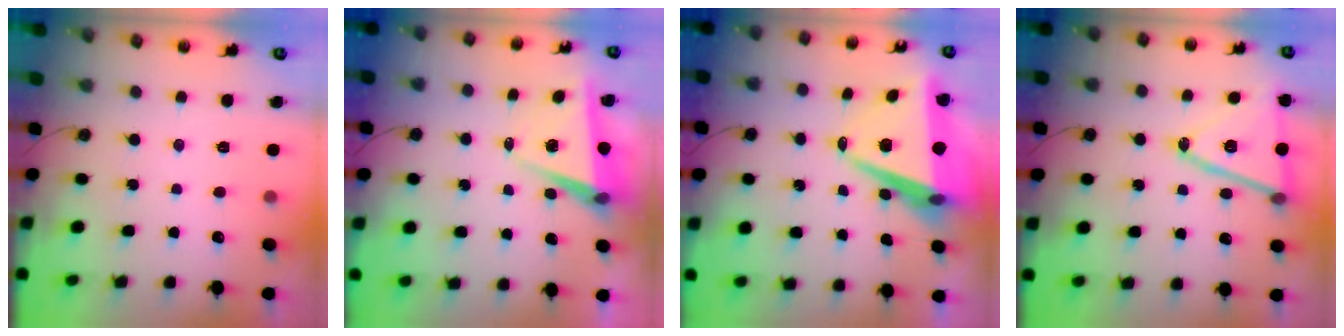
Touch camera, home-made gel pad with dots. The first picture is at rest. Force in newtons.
{"total": 6.1, "press": 4.4, "slide": 4.3}
{"total": 11.2, "press": 10.5, "slide": 4.0}
{"total": 17.2, "press": 16.9, "slide": 3.6}